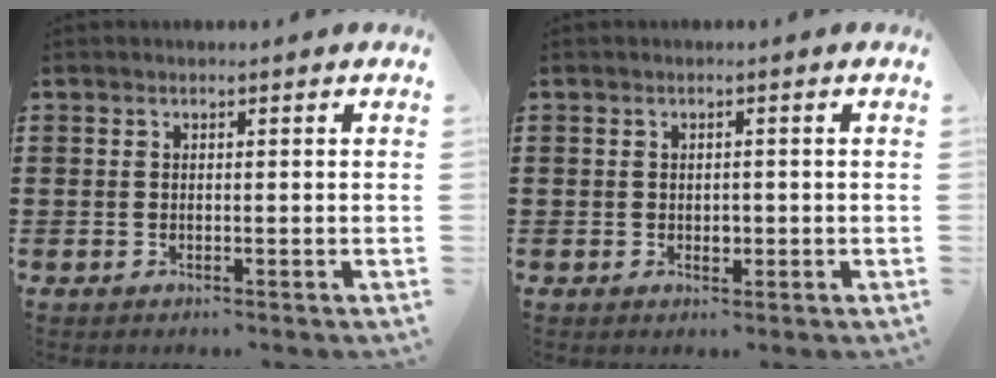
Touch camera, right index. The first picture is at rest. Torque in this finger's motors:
{"motor_torque": [0.77, 0.32, 0.01, 0.00]}